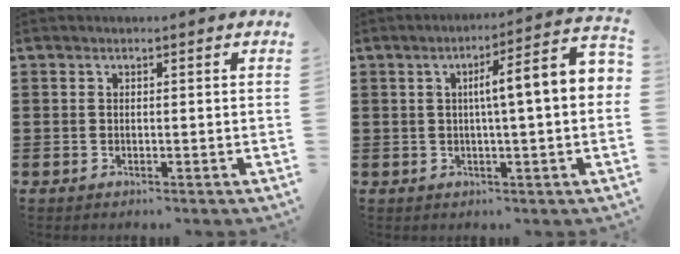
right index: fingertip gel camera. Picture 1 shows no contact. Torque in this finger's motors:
{"motor_torque": [1.81, -0.33, 0.40, 0.13]}